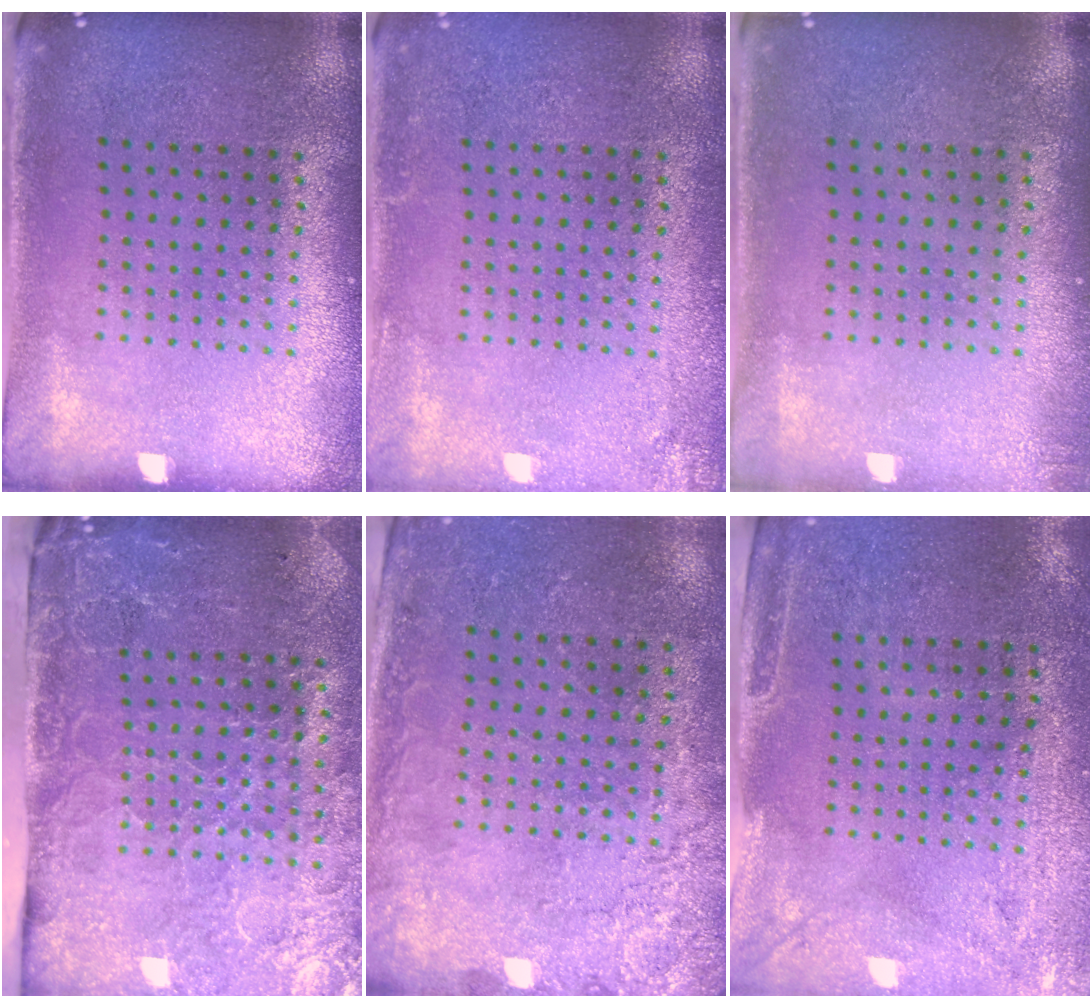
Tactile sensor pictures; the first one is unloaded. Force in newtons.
{"total": 1.8, "press": 1.8, "slide": 0.2}
{"total": 0.9, "press": 0.8, "slide": 0.3}
{"total": 4.7, "press": 3.7, "slide": 3.0}
{"total": 2.6, "press": 2.3, "slide": 1.2}
{"total": 2.9, "press": 2.5, "slide": 1.6}